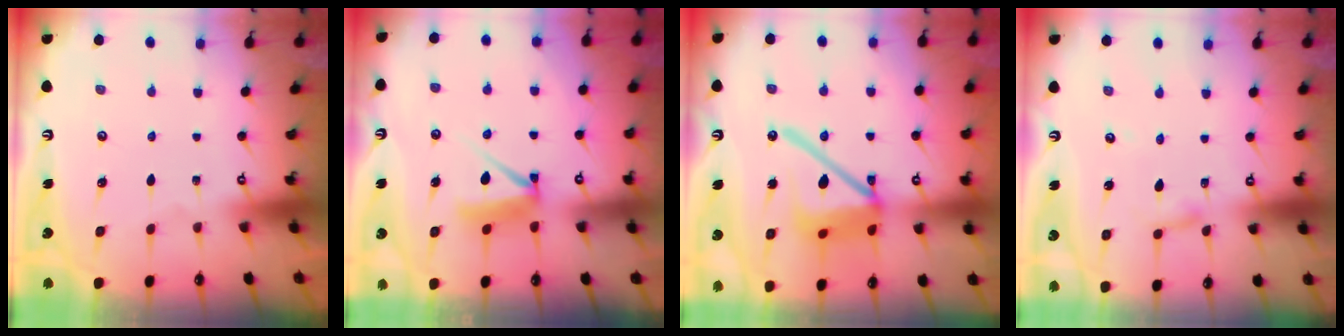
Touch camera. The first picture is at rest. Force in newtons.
{"total": 7.5, "press": 7.5, "slide": 0.8}
{"total": 16.5, "press": 16.4, "slide": 2.0}
{"total": 2.6, "press": 2.6, "slide": 0.1}